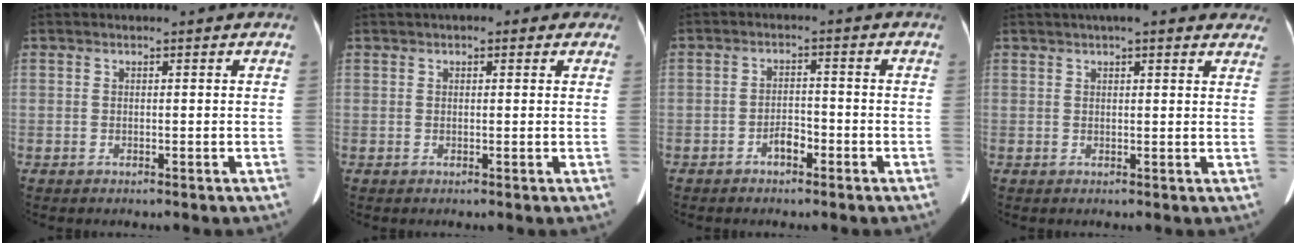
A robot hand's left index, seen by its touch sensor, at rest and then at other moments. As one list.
[{"total": 3.7, "force": [2.3, 1.6, 2.4], "torque": [-0.023, 0.024, 0.022]}, {"total": 2.6, "force": [-1.8, 1.1, 1.5], "torque": [-0.025, 0.005, -0.032]}, {"total": 10.6, "force": [8.5, 2.4, 5.9], "torque": [-0.063, 0.026, 0.095]}]